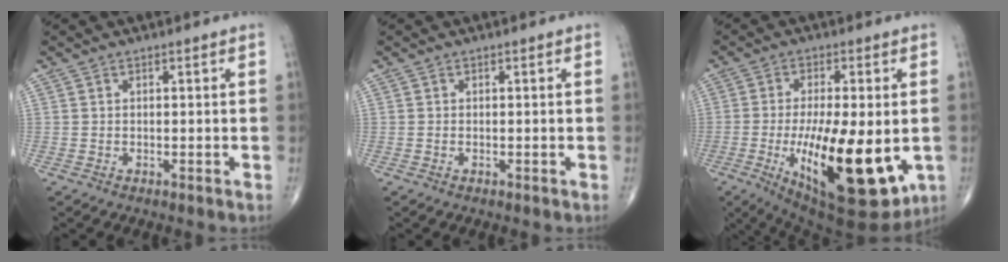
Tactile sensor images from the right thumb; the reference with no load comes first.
{"total": 0.0}
{"total": 22.4, "force": [-4.7, 8.2, 20.3], "torque": [-0.310, -0.029, -0.052]}